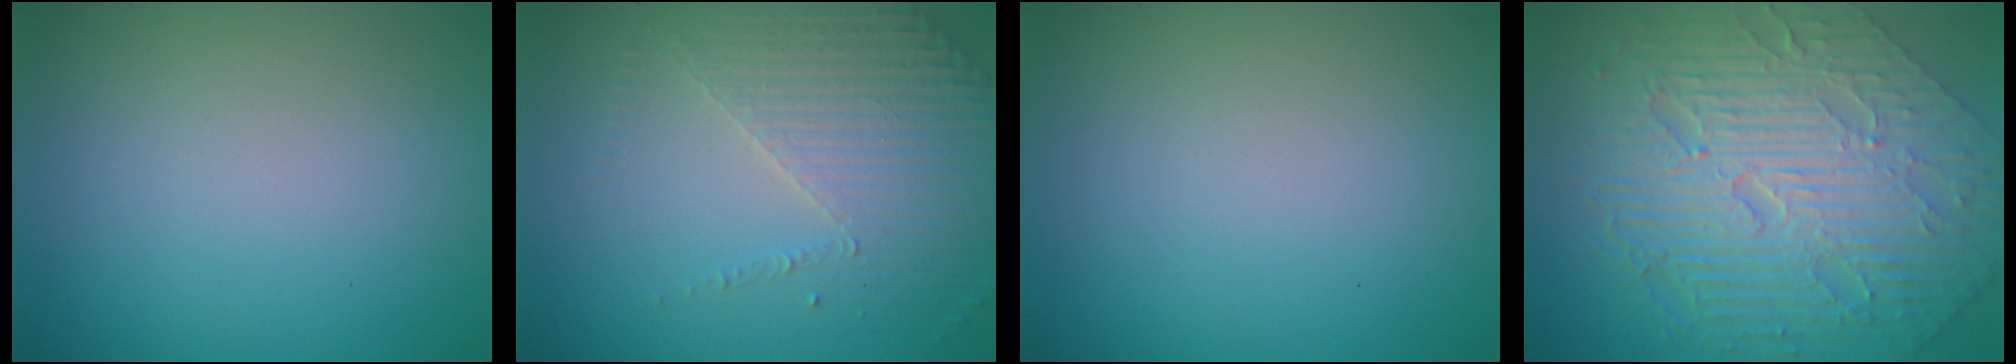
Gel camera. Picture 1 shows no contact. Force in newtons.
{"total": 4.2, "press": 3.1, "slide": 2.9}
{"total": 0.0}
{"total": 11.4, "press": 7.5, "slide": 8.6}